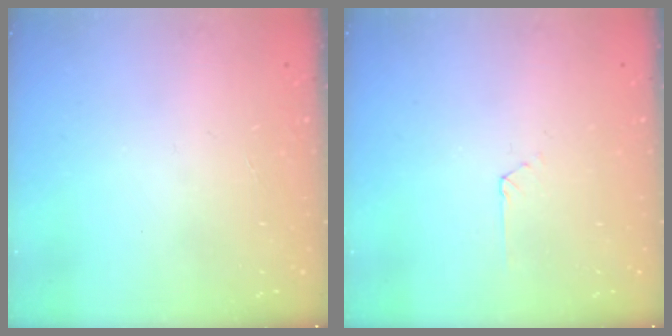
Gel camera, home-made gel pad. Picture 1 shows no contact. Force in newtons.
{"total": 1.5, "press": 1.4, "slide": 0.2}